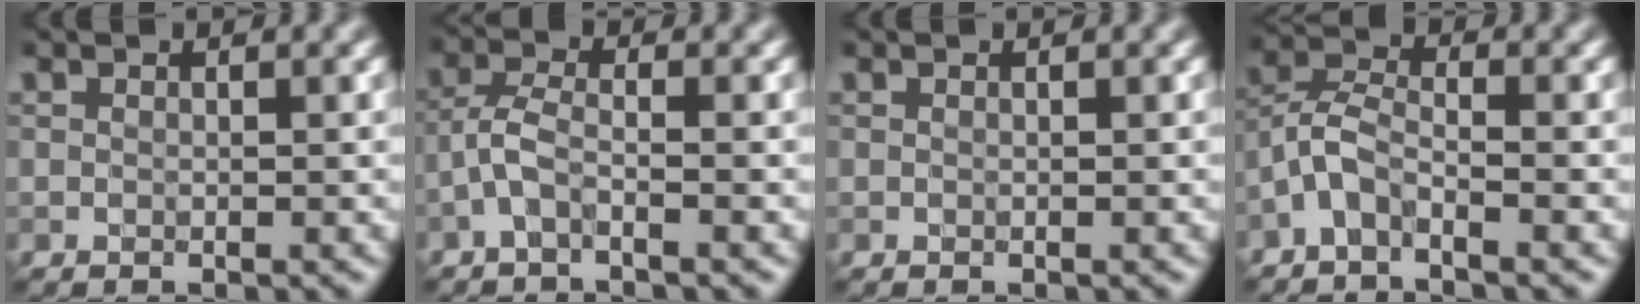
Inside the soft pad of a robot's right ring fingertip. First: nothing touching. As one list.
[{"total": 2.3, "force": [-1.3, 0.4, 1.8], "torque": [-0.046, 0.010, -0.037]}, {"total": 0.0}, {"total": 2.9, "force": [-2.1, 0.7, 1.7], "torque": [-0.040, 0.009, -0.053]}]